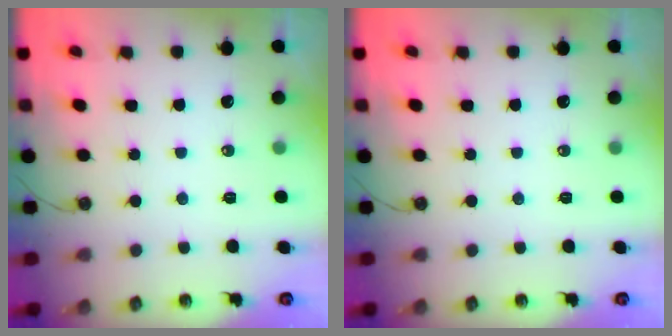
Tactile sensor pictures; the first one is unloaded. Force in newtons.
{"total": 0.0}